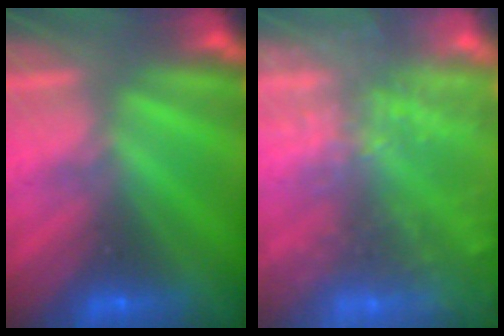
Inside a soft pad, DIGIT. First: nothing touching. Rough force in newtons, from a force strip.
{"total": 8.7}